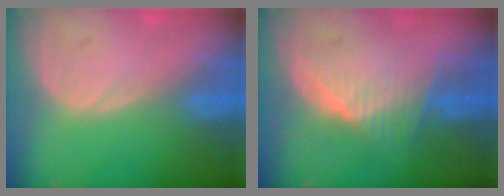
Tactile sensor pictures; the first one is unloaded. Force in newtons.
{"total": 6.7, "press": 6.2, "slide": 2.5}